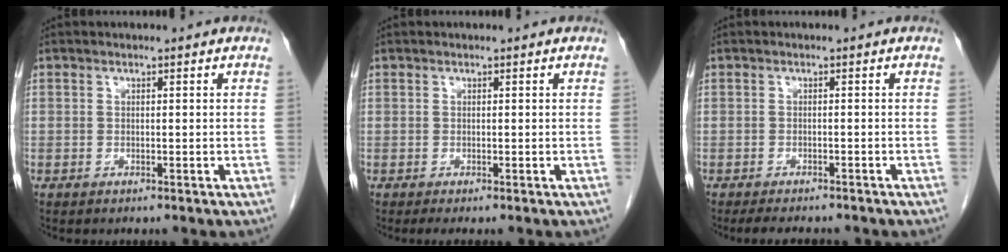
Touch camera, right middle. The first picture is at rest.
{"total": 1.1, "force": [-0.8, 0.0, 0.7], "torque": [-0.010, -0.003, -0.012]}
{"total": 6.5, "force": [-5.6, 1.7, 2.9], "torque": [-0.039, -0.006, -0.073]}